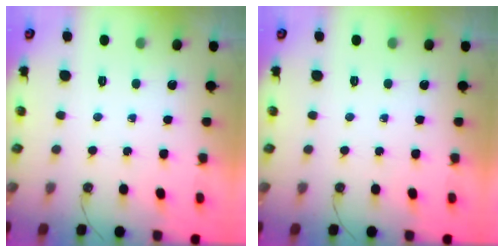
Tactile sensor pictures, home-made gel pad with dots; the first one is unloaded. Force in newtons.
{"total": 0.0}